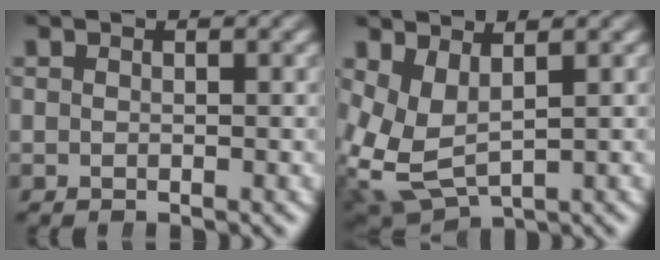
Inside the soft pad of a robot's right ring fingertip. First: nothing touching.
{"total": 7.8, "force": [-0.4, 6.6, 4.2], "torque": [-0.136, -0.048, 0.012]}